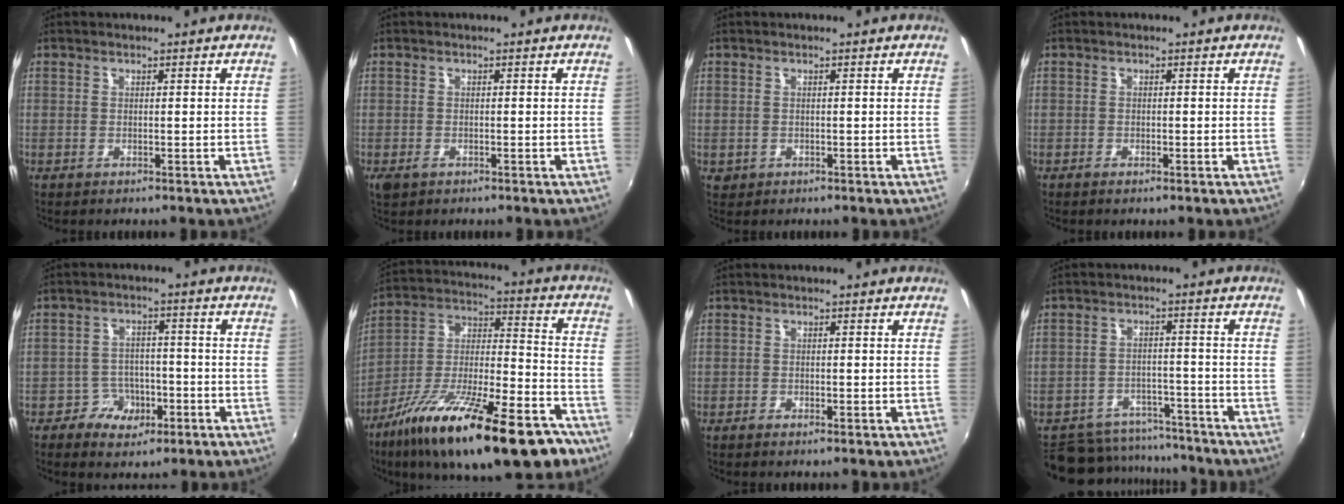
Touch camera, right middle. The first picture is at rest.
{"total": 2.0, "force": [-1.1, 1.2, 1.1], "torque": [-0.021, -0.007, -0.020]}
{"total": 1.2, "force": [-0.2, 1.1, 0.4], "torque": [-0.006, -0.002, -0.002]}
{"total": 0.9, "force": [-0.7, 0.3, 0.5], "torque": [-0.009, -0.003, -0.012]}
{"total": 6.5, "force": [-3.6, 5.1, 1.8], "torque": [-0.041, 0.019, -0.052]}
{"total": 28.6, "force": [-17.9, 8.6, 20.6], "torque": [-0.335, -0.031, -0.281]}
{"total": 1.6, "force": [-1.2, 0.6, 0.9], "torque": [-0.018, -0.005, -0.021]}
{"total": 13.6, "force": [-11.5, 6.3, 3.5], "torque": [-0.097, 0.016, -0.152]}